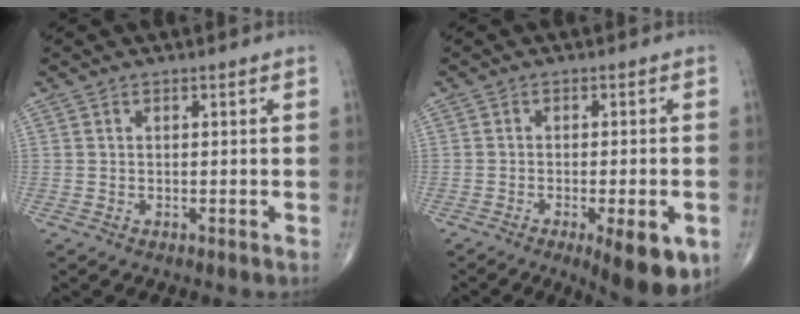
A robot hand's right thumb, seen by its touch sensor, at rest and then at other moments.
{"total": 12.3, "force": [-5.4, 3.1, 10.6], "torque": [-0.122, -0.005, -0.069]}